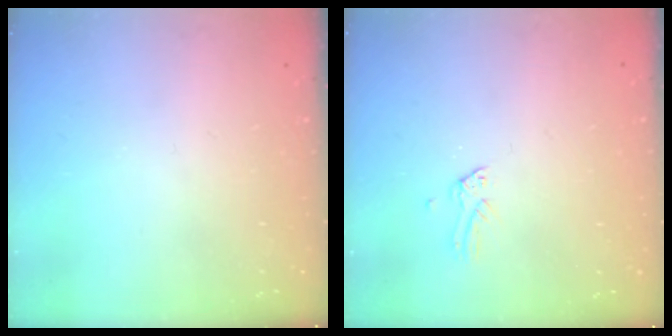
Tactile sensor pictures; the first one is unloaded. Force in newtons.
{"total": 0.0}